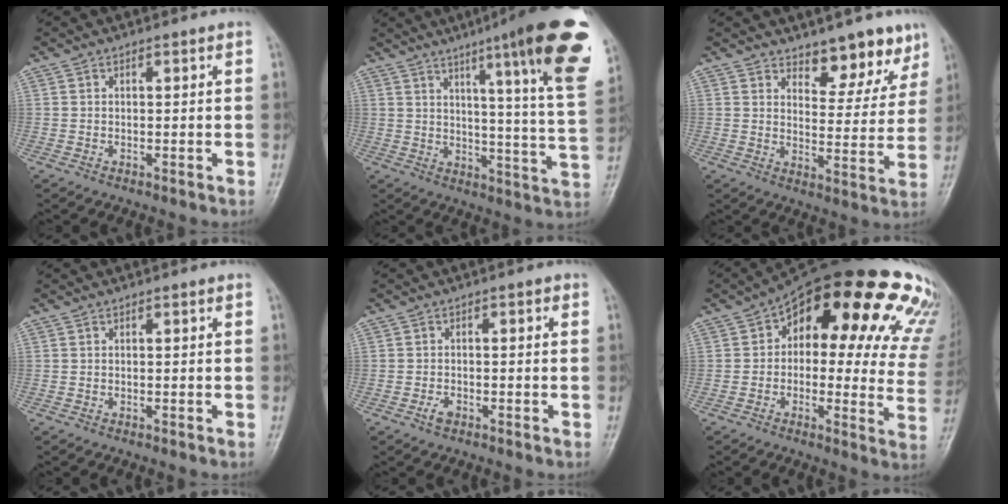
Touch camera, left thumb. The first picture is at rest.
{"total": 22.3, "force": [12.5, 1.9, 18.4], "torque": [-0.229, -0.052, 0.157]}
{"total": 8.5, "force": [6.7, 3.8, 3.6], "torque": [-0.003, -0.049, 0.094]}
{"total": 0.0}
{"total": 2.1, "force": [-1.0, 1.3, 1.3], "torque": [-0.020, 0.006, -0.022]}
{"total": 25.4, "force": [11.9, 12.0, 19.0], "torque": [-0.205, 0.018, 0.137]}